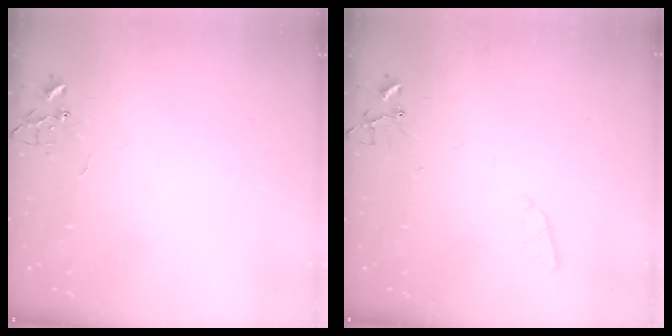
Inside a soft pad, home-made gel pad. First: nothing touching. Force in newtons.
{"total": 3.6, "press": 3.6, "slide": 0.5}